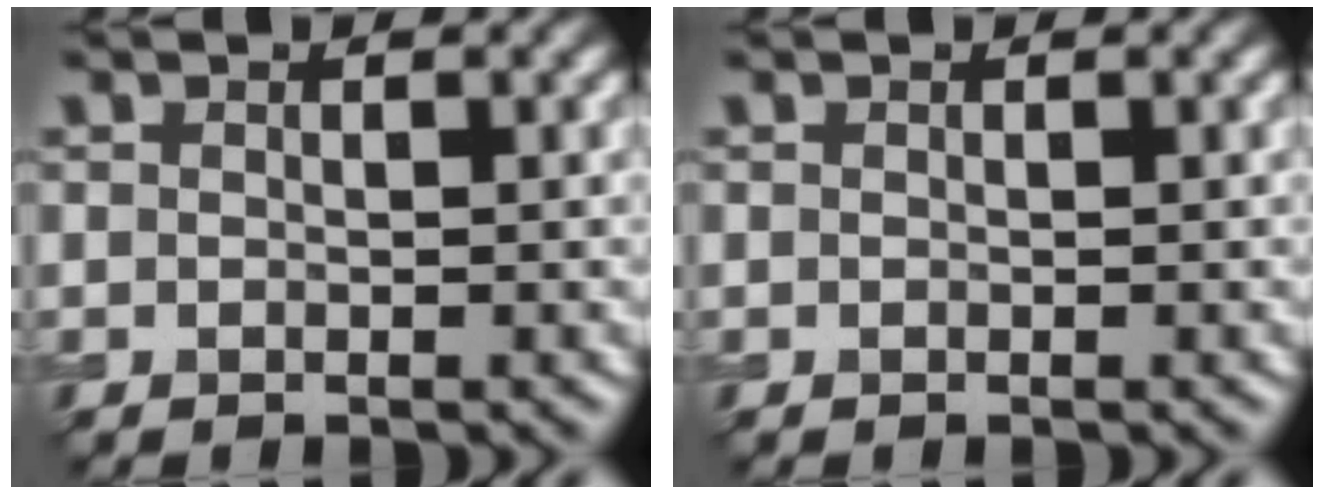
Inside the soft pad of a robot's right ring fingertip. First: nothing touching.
{"total": 0.0}